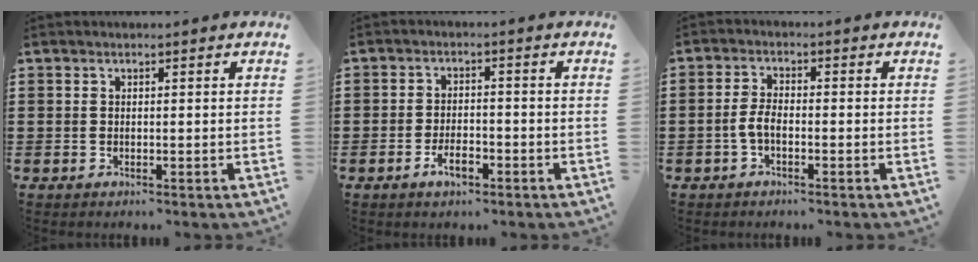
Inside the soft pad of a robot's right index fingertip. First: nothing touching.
{"total": 3.9, "force": [-2.2, 1.6, 2.8], "torque": [-0.054, 0.001, -0.042]}
{"total": 3.2, "force": [-1.3, 1.1, 2.7], "torque": [-0.070, -0.006, -0.030]}